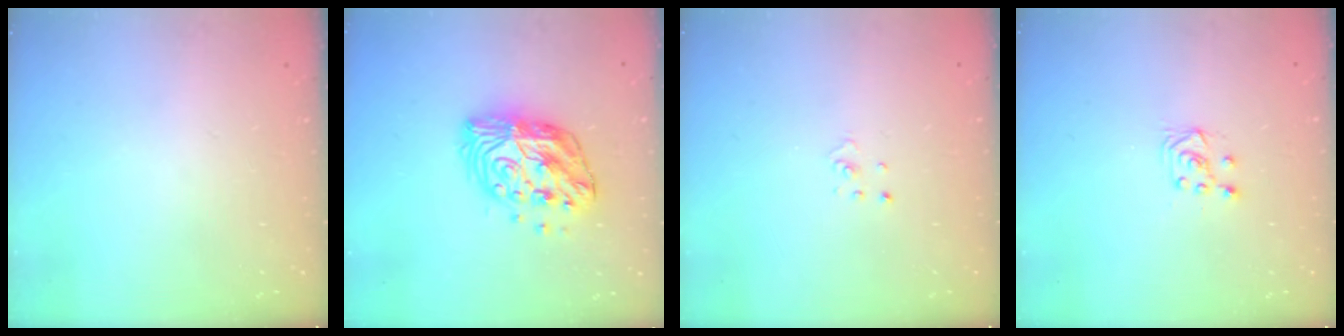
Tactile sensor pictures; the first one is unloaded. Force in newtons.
{"total": 14.3, "press": 14.3, "slide": 0.9}
{"total": 0.9, "press": 0.9, "slide": 0.1}
{"total": 4.9, "press": 4.8, "slide": 0.7}